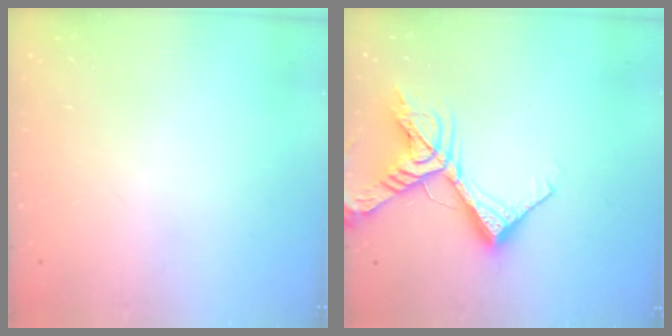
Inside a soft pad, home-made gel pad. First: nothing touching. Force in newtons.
{"total": 15.4, "press": 15.3, "slide": 1.8}